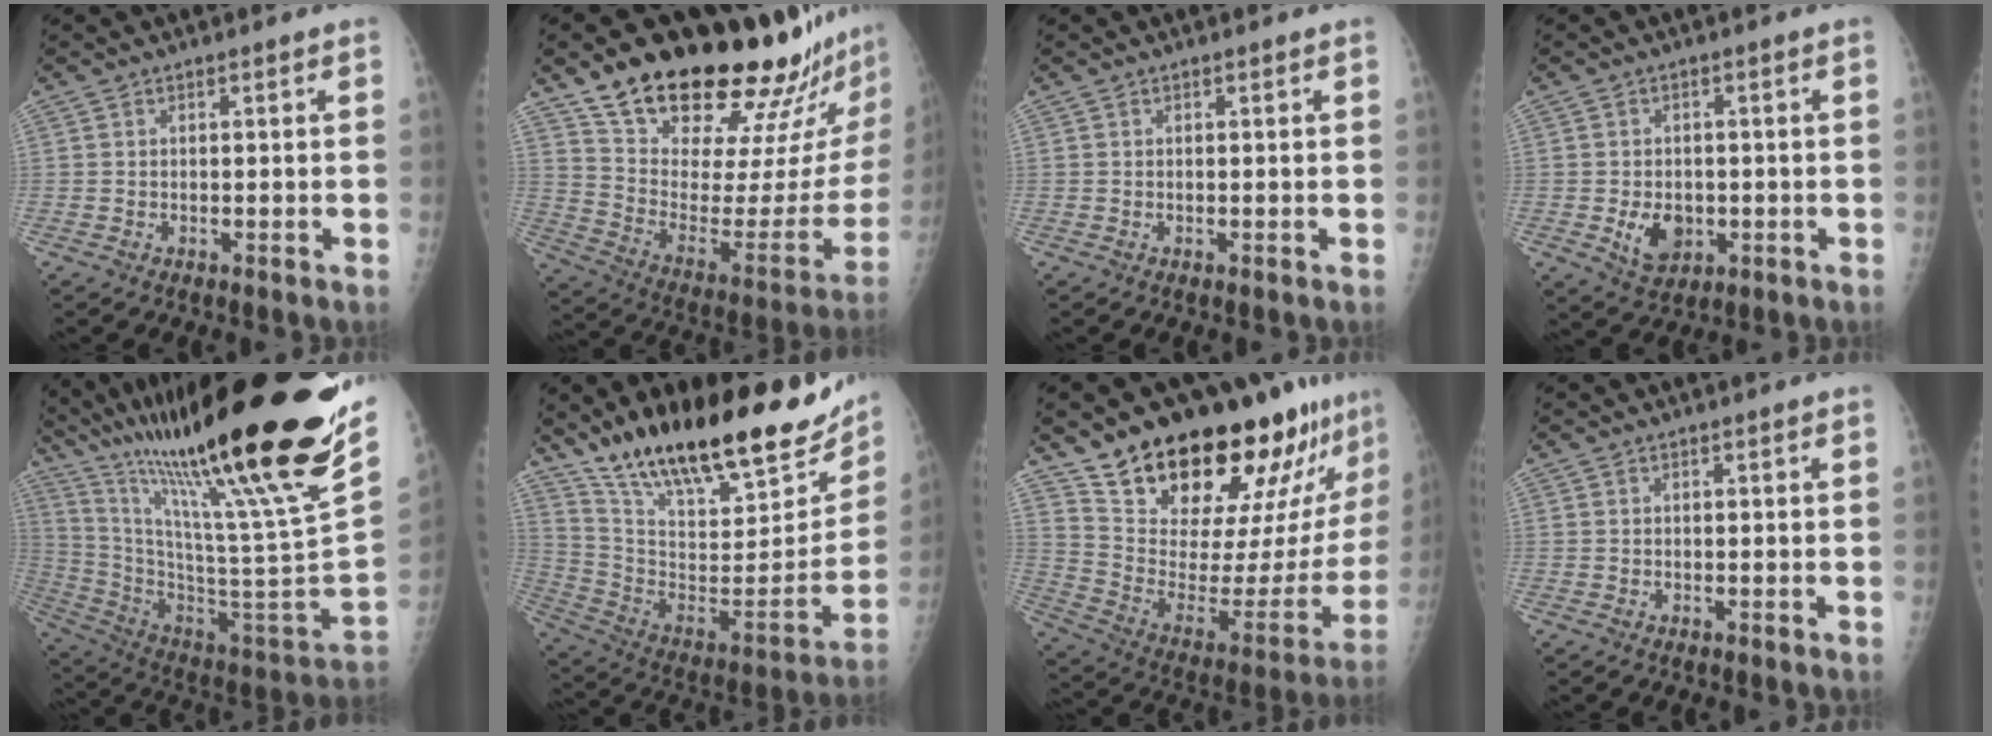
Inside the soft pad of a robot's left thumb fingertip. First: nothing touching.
{"total": 31.0, "force": [25.3, 7.2, 16.3], "torque": [-0.220, -0.151, 0.370]}
{"total": 0.0}
{"total": 6.0, "force": [-1.2, 4.5, 3.7], "torque": [-0.043, -0.002, -0.008]}
{"total": 40.8, "force": [27.0, 4.8, 30.3], "torque": [-0.428, -0.110, 0.433]}
{"total": 31.2, "force": [22.2, 10.0, 19.5], "torque": [-0.289, -0.073, 0.358]}
{"total": 28.5, "force": [22.6, 9.3, 14.7], "torque": [-0.183, -0.125, 0.333]}
{"total": 0.0}